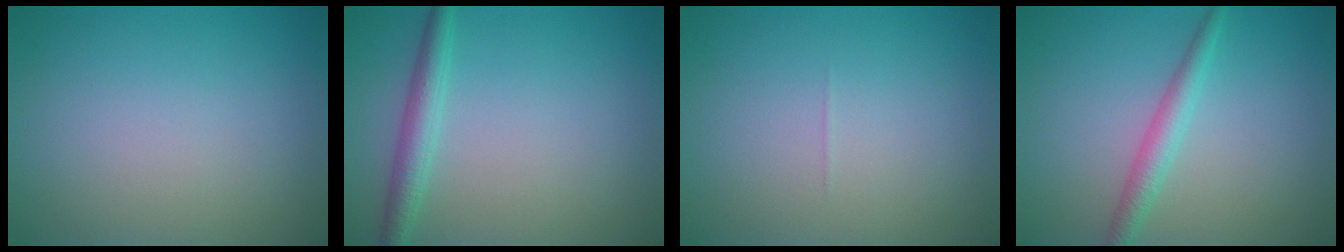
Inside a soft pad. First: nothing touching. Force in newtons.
{"total": 2.5, "press": 2.5, "slide": 0.1}
{"total": 0.0}
{"total": 2.3, "press": 2.3, "slide": 0.1}